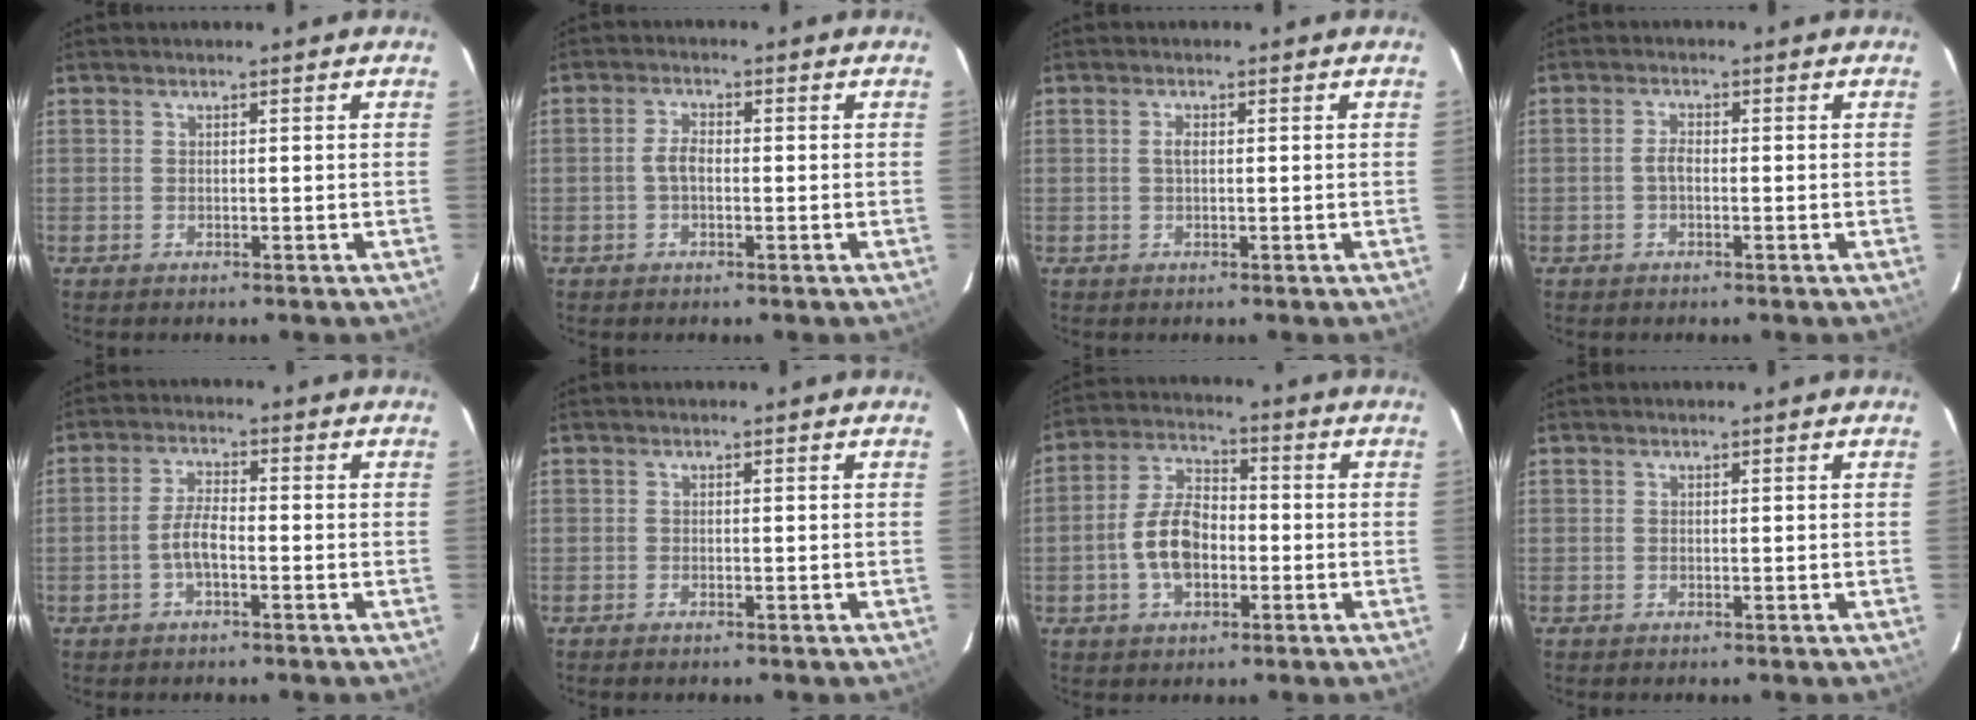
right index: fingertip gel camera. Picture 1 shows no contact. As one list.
[{"total": 2.9, "force": [-0.5, 1.4, 2.4], "torque": [-0.051, 0.007, -0.009]}, {"total": 1.2, "force": [0.1, 0.4, 1.1], "torque": [-0.023, 0.003, 0.000]}, {"total": 1.9, "force": [-0.5, 0.9, 1.6], "torque": [-0.035, 0.007, -0.010]}, {"total": 4.3, "force": [-1.7, 1.3, 3.7], "torque": [-0.080, 0.008, -0.031]}, {"total": 0.5, "force": [-0.5, 0.0, 0.2], "torque": [-0.007, -0.001, -0.010]}, {"total": 9.4, "force": [-2.3, 5.5, 7.3], "torque": [-0.147, 0.019, -0.037]}, {"total": 0.0}]